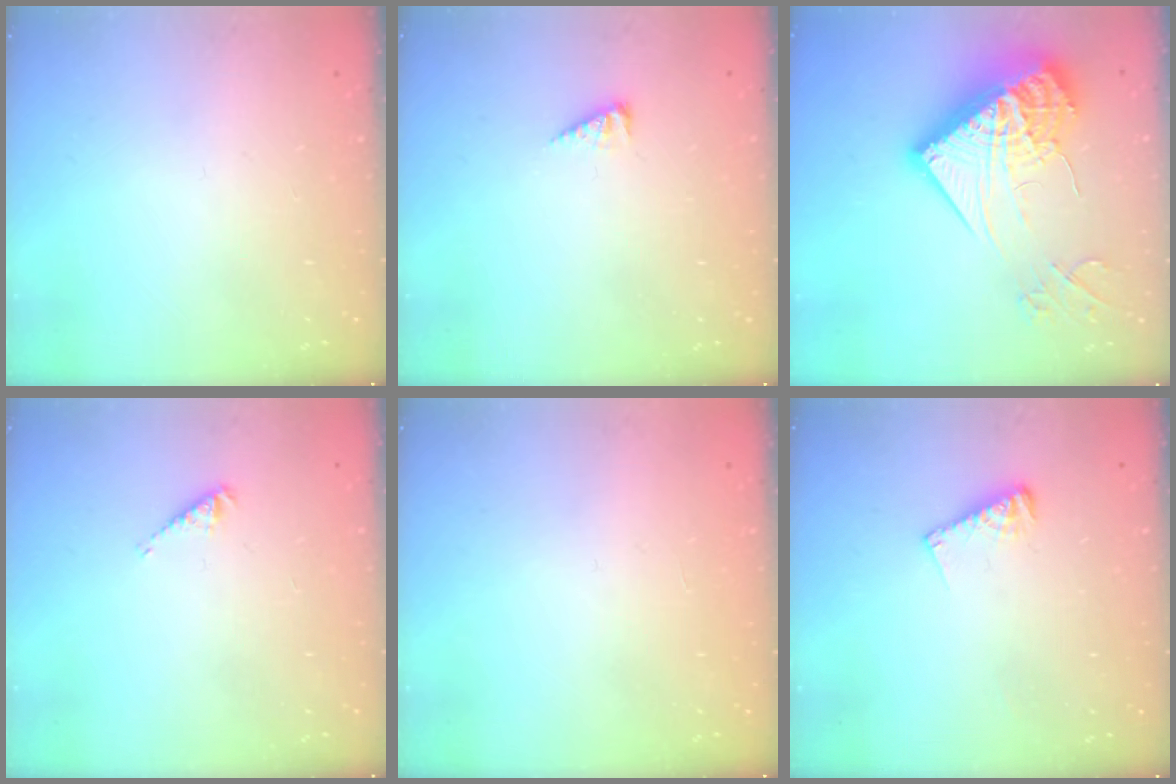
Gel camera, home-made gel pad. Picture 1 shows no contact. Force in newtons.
{"total": 3.0, "press": 2.9, "slide": 0.4}
{"total": 26.0, "press": 25.9, "slide": 2.6}
{"total": 2.9, "press": 2.9, "slide": 0.5}
{"total": 0.0}
{"total": 5.0, "press": 4.9, "slide": 0.7}